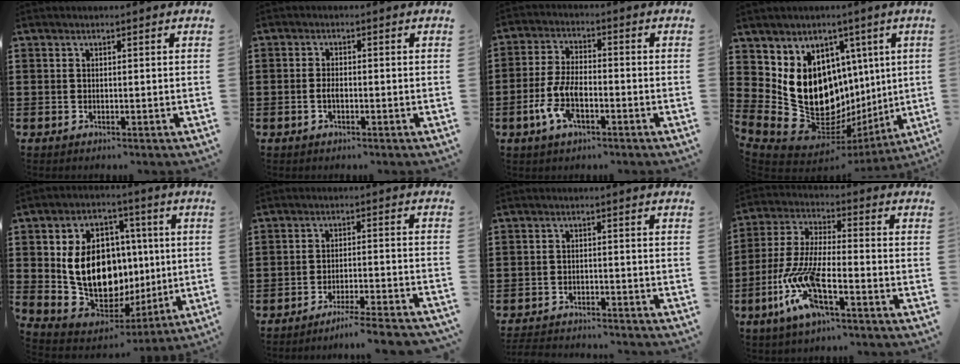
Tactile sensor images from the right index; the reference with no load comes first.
{"total": 1.7, "force": [-0.6, 0.6, 1.5], "torque": [-0.037, -0.002, -0.014]}
{"total": 7.3, "force": [-2.8, 3.4, 5.8], "torque": [-0.140, -0.003, -0.059]}
{"total": 17.1, "force": [0.4, 13.2, 10.9], "torque": [-0.268, -0.041, 0.025]}
{"total": 14.4, "force": [1.4, 10.5, 9.8], "torque": [-0.212, -0.004, 0.032]}
{"total": 4.9, "force": [-4.5, -1.0, 1.6], "torque": [-0.029, -0.017, -0.087]}
{"total": 2.8, "force": [-2.8, 0.0, -0.1], "torque": [-0.006, -0.005, -0.059]}
{"total": 10.6, "force": [-5.8, 2.7, 8.4], "torque": [-0.214, -0.016, -0.120]}